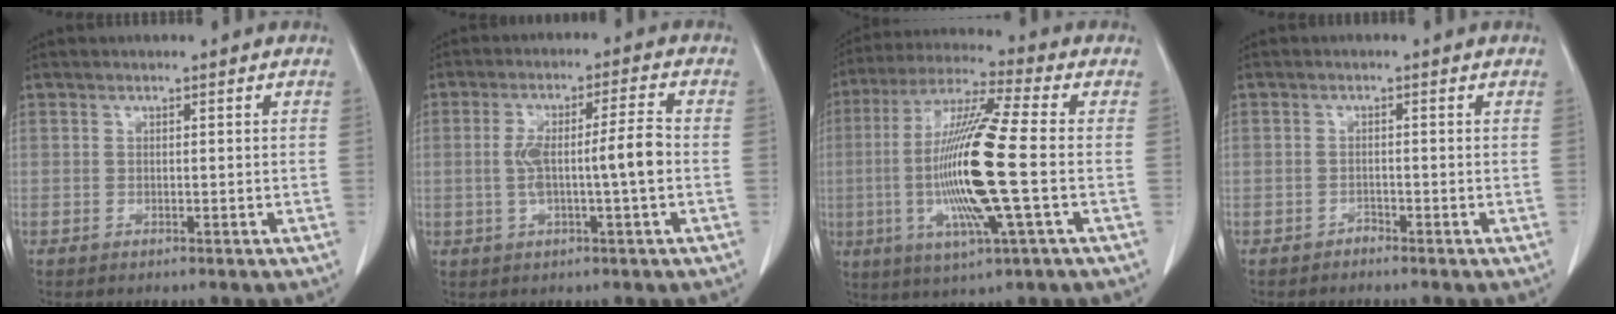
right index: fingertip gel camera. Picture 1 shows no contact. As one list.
[{"total": 7.3, "force": [-0.7, 0.3, 7.2], "torque": [-0.139, 0.017, -0.007]}, {"total": 17.1, "force": [-2.2, 0.2, 17.0], "torque": [-0.346, -0.010, -0.048]}, {"total": 0.9, "force": [-0.8, 0.4, -0.1], "torque": [0.007, 0.002, -0.018]}]